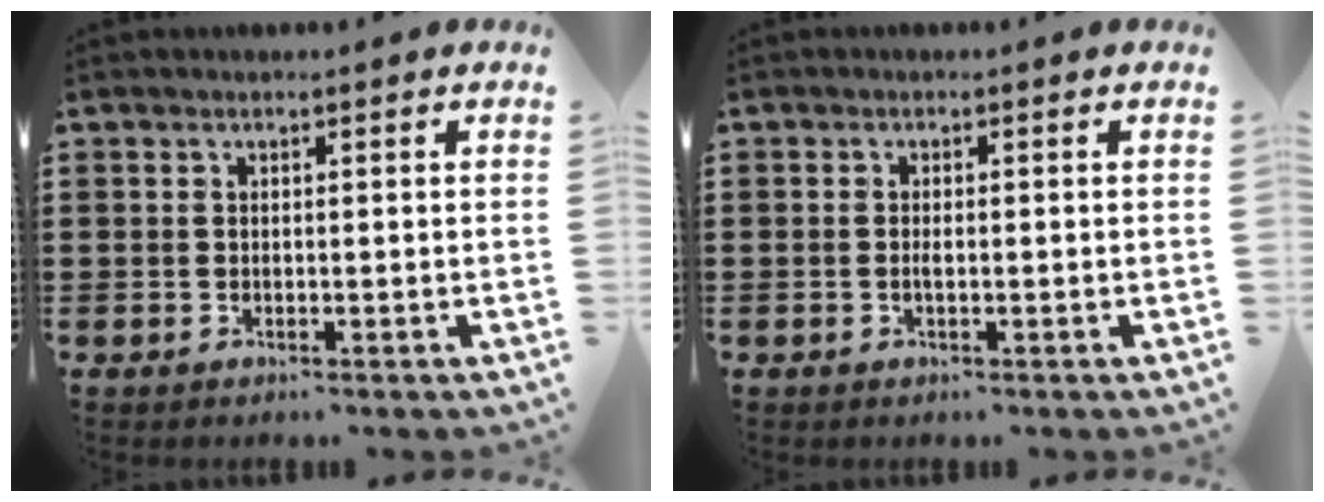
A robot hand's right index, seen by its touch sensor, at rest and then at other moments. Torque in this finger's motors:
{"motor_torque": [2.14, 0.00, 0.20, 0.13]}